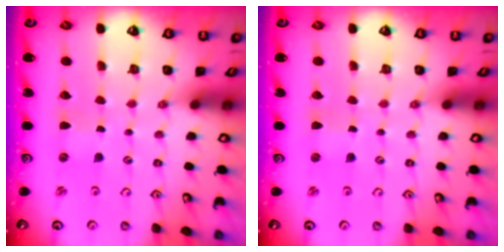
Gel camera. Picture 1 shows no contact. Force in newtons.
{"total": 0.0}